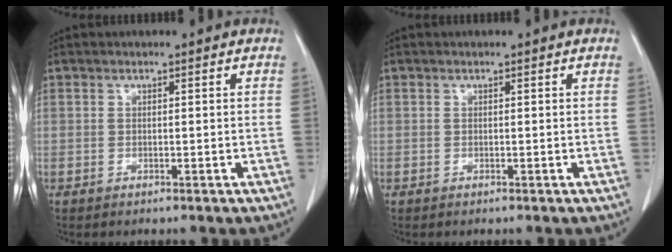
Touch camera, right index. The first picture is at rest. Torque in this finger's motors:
{"motor_torque": [0.15, -0.11, -0.02, 0.01]}